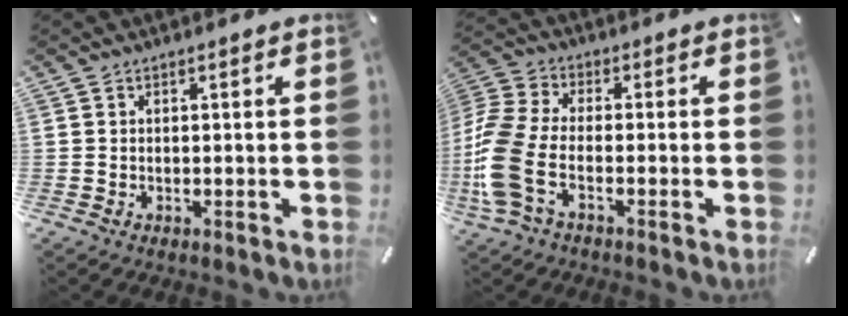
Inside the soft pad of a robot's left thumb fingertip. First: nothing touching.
{"total": 11.4, "force": [-3.7, 6.5, 8.7], "torque": [-0.210, 0.001, -0.069]}